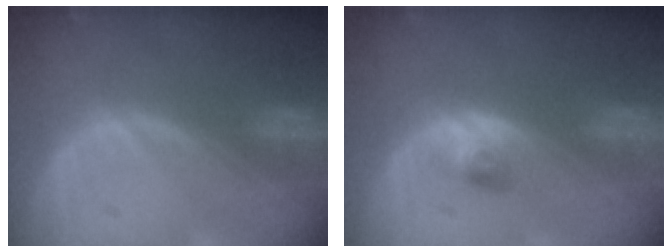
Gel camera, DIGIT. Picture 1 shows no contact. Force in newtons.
{"total": 2.5, "press": 2.3, "slide": 0.9}